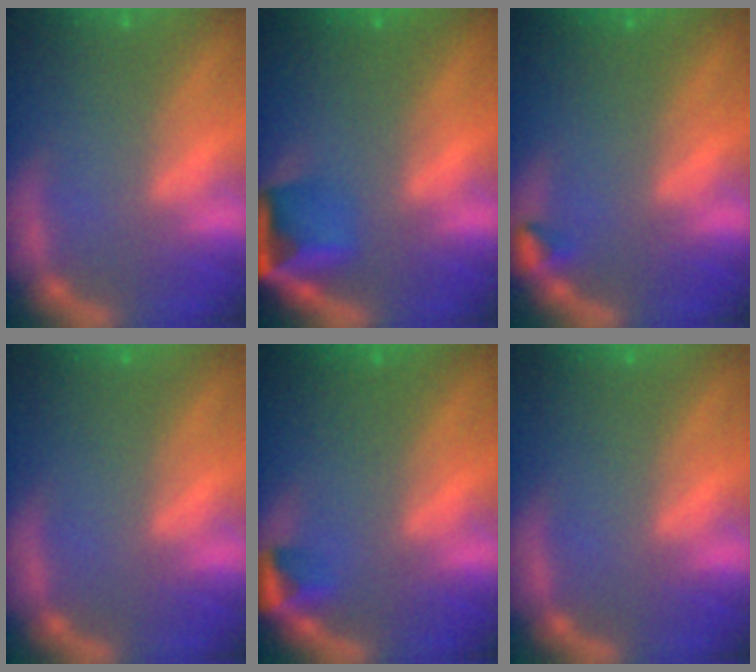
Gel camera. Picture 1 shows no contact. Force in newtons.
{"total": 4.9}
{"total": 0.9}
{"total": 0.0}
{"total": 1.9}
{"total": 0.0}